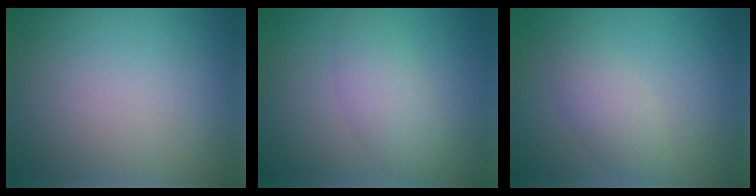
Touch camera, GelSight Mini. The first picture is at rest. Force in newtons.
{"total": 2.7, "press": 2.7, "slide": 0.1}
{"total": 2.5, "press": 2.5, "slide": 0.0}